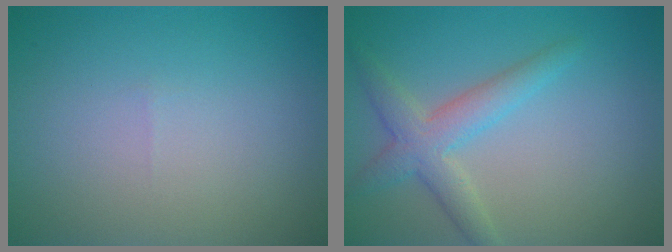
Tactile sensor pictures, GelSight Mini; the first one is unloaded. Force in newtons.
{"total": 3.6, "press": 3.5, "slide": 0.3}